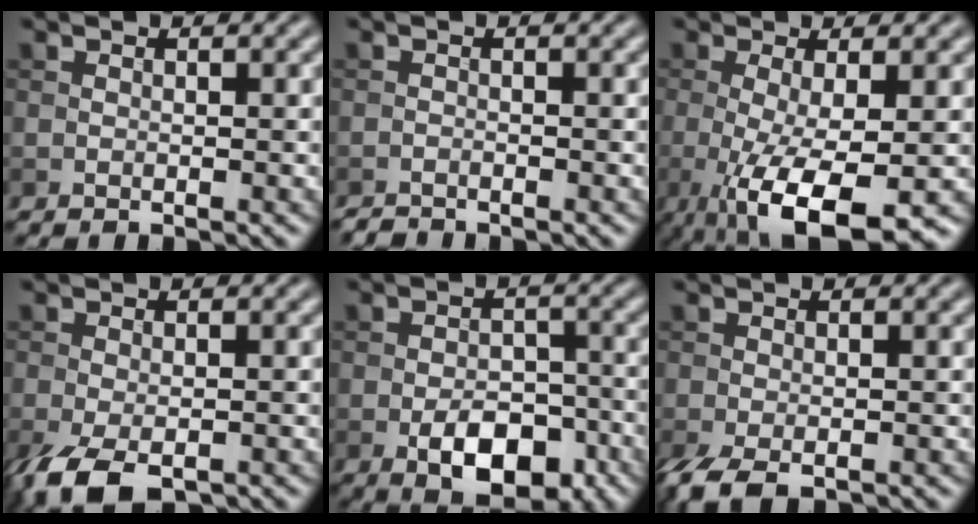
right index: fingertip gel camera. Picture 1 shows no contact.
{"total": 1.0, "force": [-1.0, 0.1, 0.1], "torque": [0.002, -0.002, -0.022]}
{"total": 8.2, "force": [-2.6, 2.2, 7.5], "torque": [-0.139, -0.017, -0.037]}
{"total": 5.4, "force": [-3.3, 2.2, 3.6], "torque": [-0.073, -0.016, -0.060]}
{"total": 6.9, "force": [-3.1, 3.8, 4.8], "torque": [-0.072, -0.008, -0.049]}
{"total": 3.3, "force": [-2.2, 1.1, 2.3], "torque": [-0.049, -0.010, -0.043]}